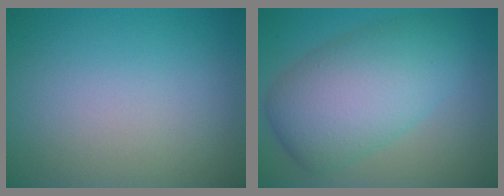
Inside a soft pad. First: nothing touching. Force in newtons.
{"total": 8.3, "press": 8.3, "slide": 0.2}